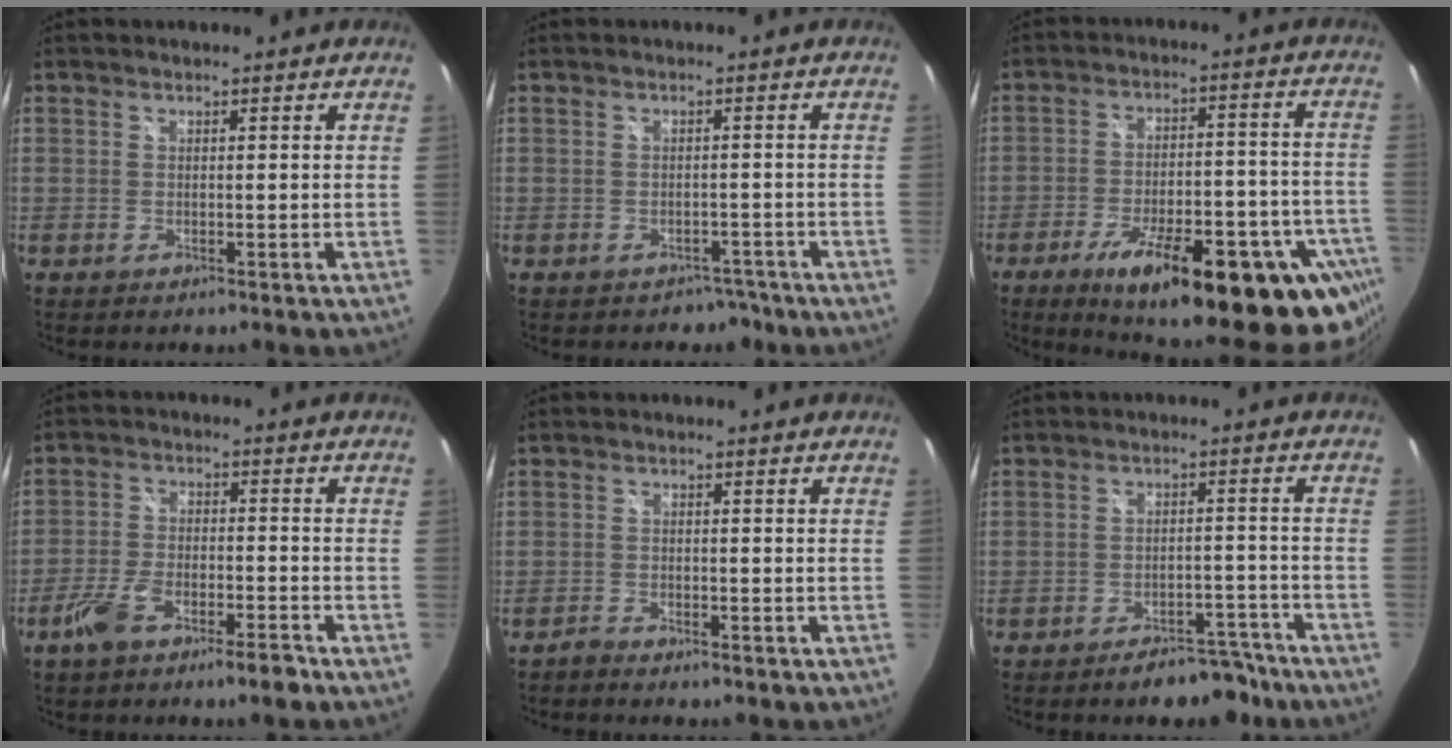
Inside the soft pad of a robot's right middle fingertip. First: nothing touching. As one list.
[{"total": 3.7, "force": [-2.7, 2.5, 0.3], "torque": [-0.001, 0.011, -0.030]}, {"total": 27.5, "force": [-18.2, 8.2, 18.9], "torque": [-0.248, -0.016, -0.244]}, {"total": 7.7, "force": [-5.4, 2.3, 5.0], "torque": [-0.114, -0.002, -0.097]}, {"total": 2.2, "force": [-1.9, 0.8, 0.7], "torque": [-0.022, -0.002, -0.032]}, {"total": 7.8, "force": [-6.5, 3.3, 2.8], "torque": [-0.046, 0.019, -0.076]}]